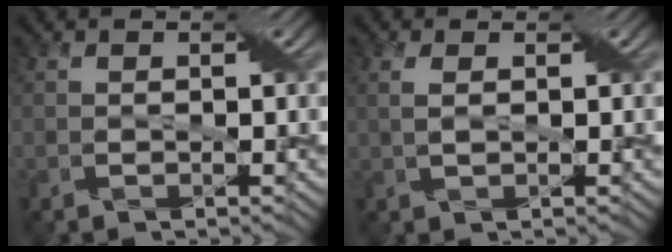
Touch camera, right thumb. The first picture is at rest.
{"total": 1.8, "force": [0.5, 0.7, 1.6], "torque": [-0.040, 0.003, 0.013]}